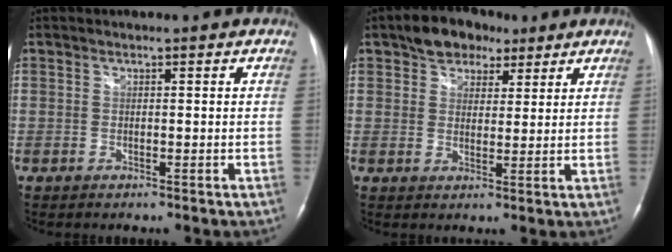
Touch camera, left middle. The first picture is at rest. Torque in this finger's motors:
{"motor_torque": [0.14, -0.06, 0.03, 0.03]}